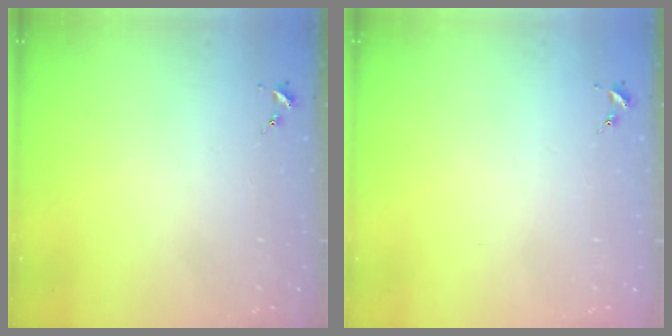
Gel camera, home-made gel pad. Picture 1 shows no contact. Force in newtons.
{"total": 0.0}